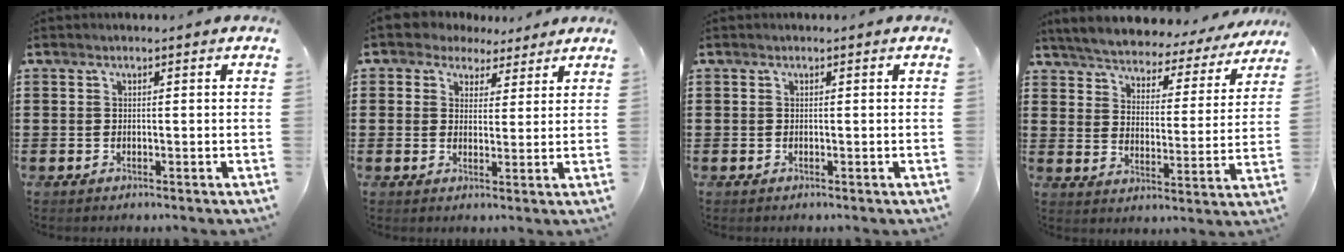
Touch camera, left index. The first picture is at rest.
{"total": 3.7, "force": [2.6, 2.6, 0.3], "torque": [-0.024, 0.003, 0.047]}
{"total": 0.0}
{"total": 4.2, "force": [4.2, 0.2, 0.1], "torque": [-0.031, -0.038, 0.066]}